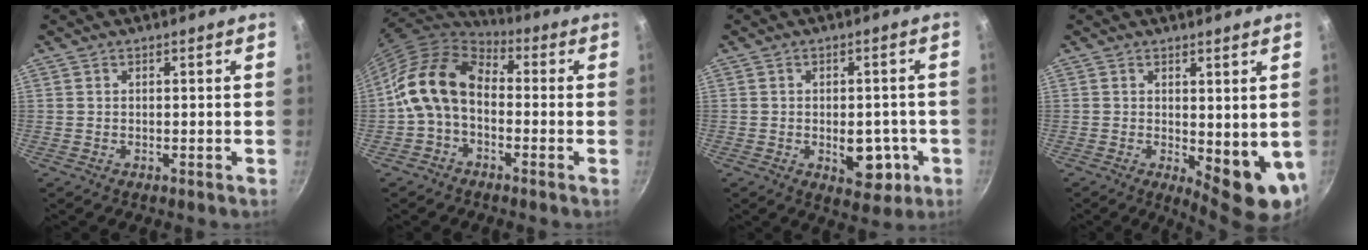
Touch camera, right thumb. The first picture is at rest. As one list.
[{"total": 13.3, "force": [-1.3, 8.9, 9.8], "torque": [-0.177, 0.039, -0.039]}, {"total": 7.7, "force": [-2.2, 4.4, 5.9], "torque": [-0.051, 0.009, -0.018]}, {"total": 10.0, "force": [-1.1, 3.6, 9.2], "torque": [-0.107, -0.023, -0.001]}]